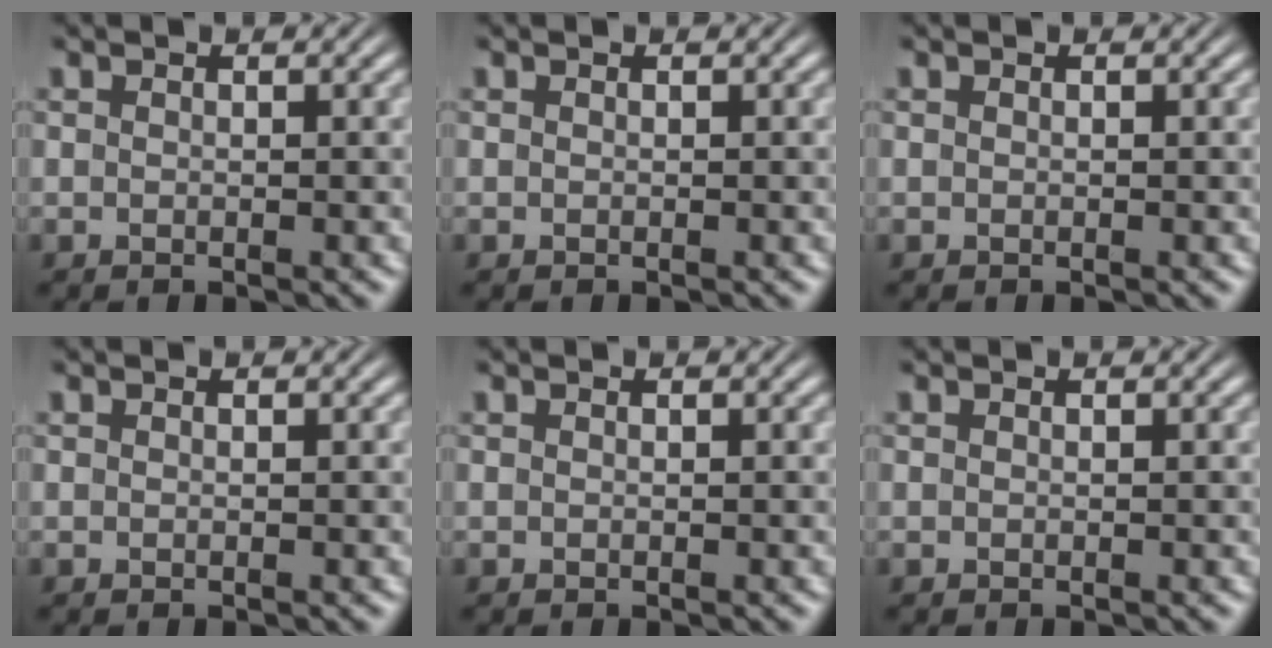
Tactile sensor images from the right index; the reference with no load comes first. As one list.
[{"total": 0.0}, {"total": 0.0}, {"total": 0.0}, {"total": 0.0}, {"total": 0.0}]